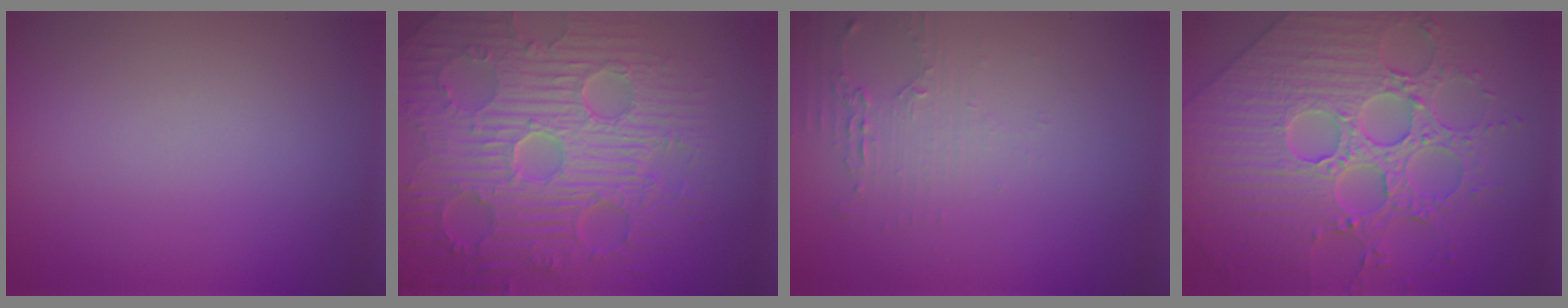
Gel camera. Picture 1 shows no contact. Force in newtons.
{"total": 10.8, "press": 7.1, "slide": 8.1}
{"total": 1.7, "press": 1.7, "slide": 0.3}
{"total": 7.5, "press": 6.6, "slide": 3.5}